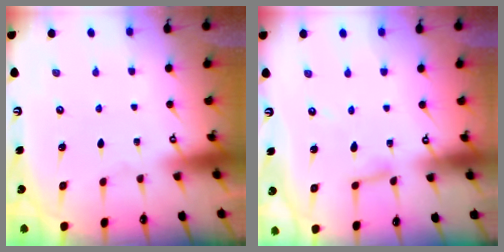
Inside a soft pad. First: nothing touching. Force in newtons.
{"total": 2.8, "press": 2.8, "slide": 0.2}